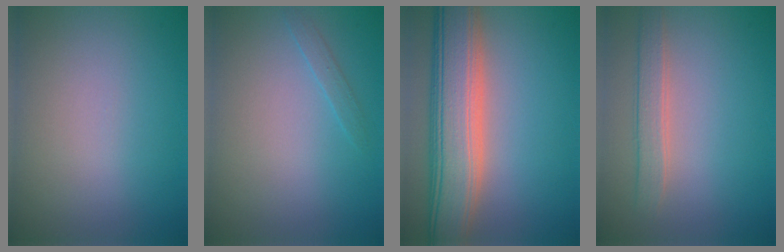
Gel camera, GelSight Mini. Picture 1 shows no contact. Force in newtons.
{"total": 0.8, "press": 0.8, "slide": 0.1}
{"total": 9.3, "press": 9.3, "slide": 0.9}
{"total": 2.3, "press": 2.3, "slide": 0.3}